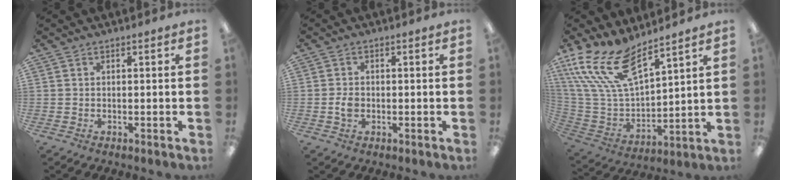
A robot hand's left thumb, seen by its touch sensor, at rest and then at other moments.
{"total": 2.8, "force": [-0.5, 1.9, 1.9], "torque": [-0.034, 0.004, -0.008]}
{"total": 19.0, "force": [12.4, 8.2, 12.0], "torque": [-0.279, -0.072, 0.226]}